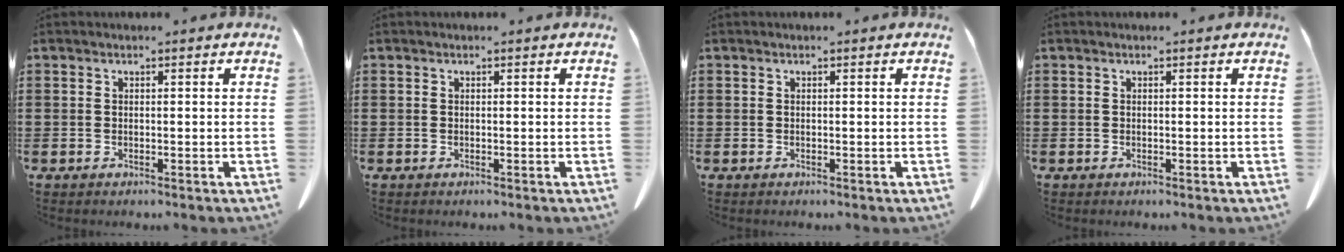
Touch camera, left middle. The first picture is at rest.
{"total": 0.0}
{"total": 0.0}
{"total": 0.0}